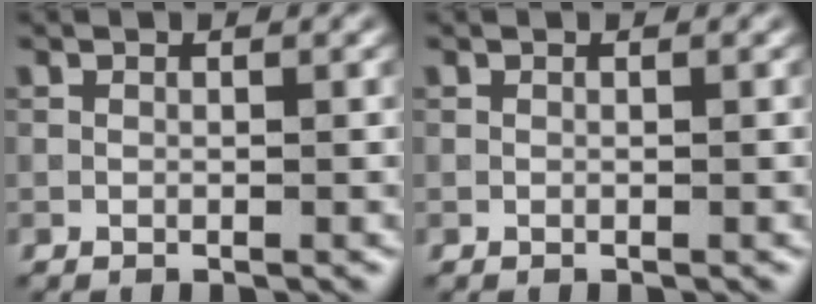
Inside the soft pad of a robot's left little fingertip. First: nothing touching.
{"total": 0.0}